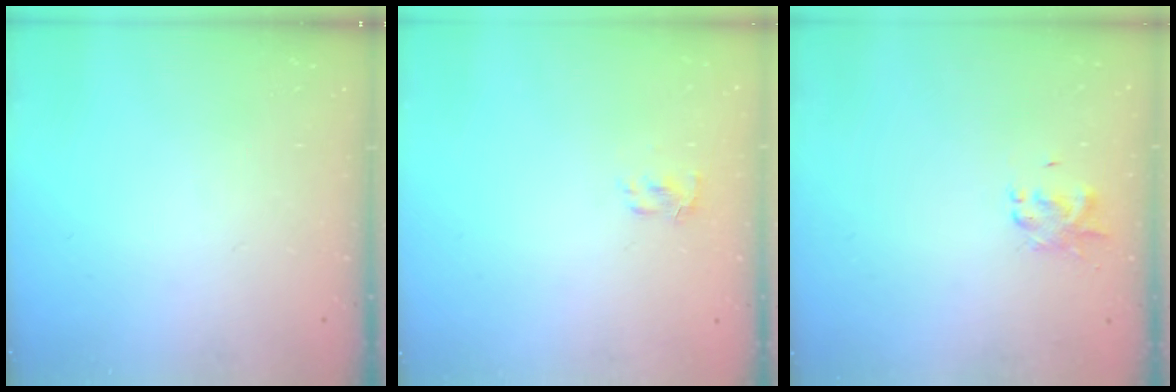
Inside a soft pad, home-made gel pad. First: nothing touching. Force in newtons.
{"total": 1.4, "press": 1.3, "slide": 0.6}
{"total": 1.0, "press": 0.9, "slide": 0.3}